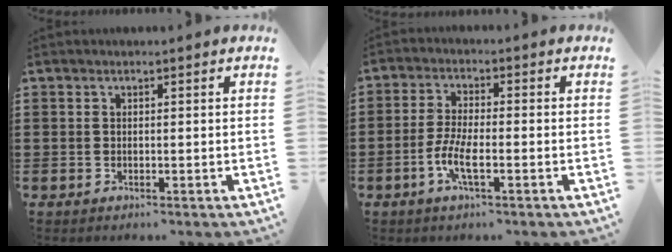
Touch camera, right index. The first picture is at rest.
{"total": 5.1, "force": [-2.1, 1.3, 4.5], "torque": [-0.102, -0.007, -0.045]}